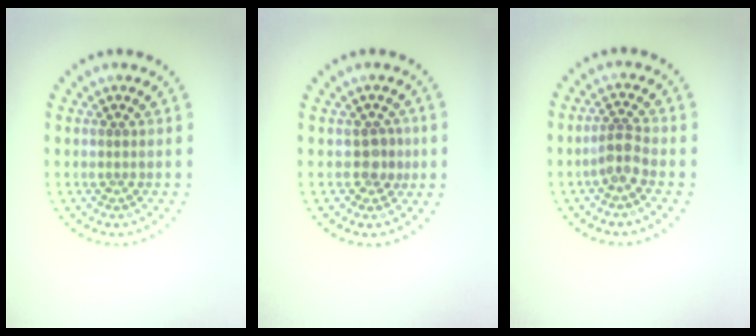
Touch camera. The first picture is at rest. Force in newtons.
{"total": 1.7, "press": 1.6, "slide": 0.7}
{"total": 2.2, "press": 1.7, "slide": 1.3}